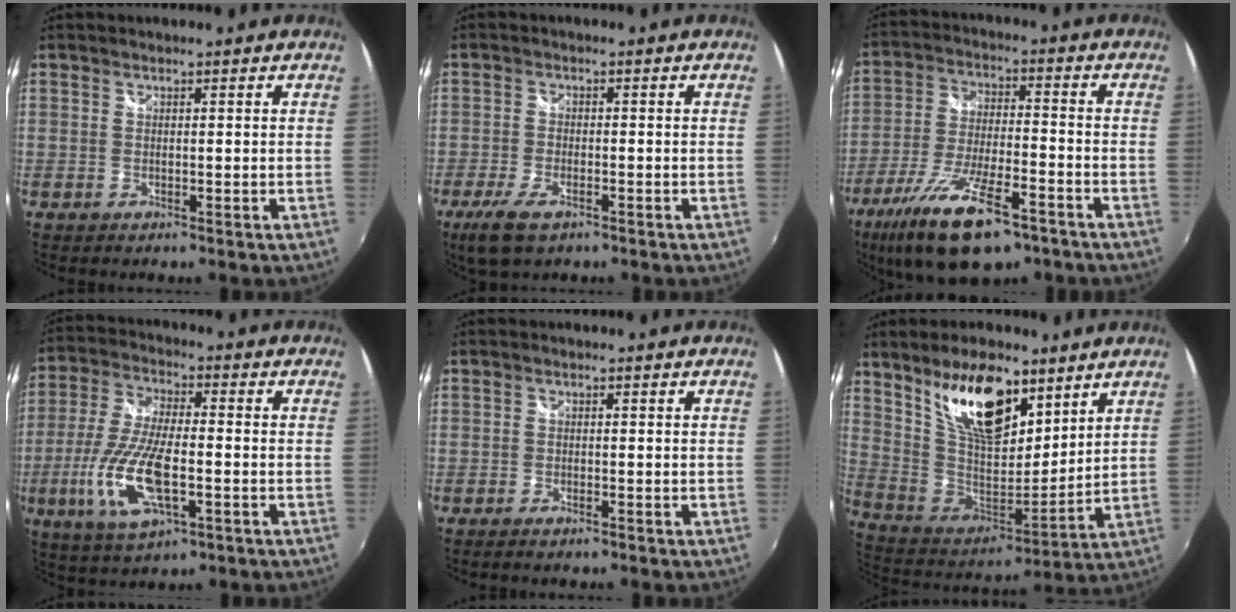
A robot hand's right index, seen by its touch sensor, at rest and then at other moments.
{"total": 6.8, "force": [-4.2, 2.8, 4.6], "torque": [-0.117, -0.019, -0.079]}
{"total": 18.2, "force": [-11.6, 6.3, 12.5], "torque": [-0.254, -0.040, -0.199]}
{"total": 14.8, "force": [-4.4, 5.2, 13.1], "torque": [-0.283, -0.013, -0.085]}
{"total": 1.3, "force": [-1.1, 0.4, 0.6], "torque": [-0.016, -0.003, -0.023]}
{"total": 19.2, "force": [11.1, 8.9, 12.9], "torque": [-0.240, 0.005, 0.213]}